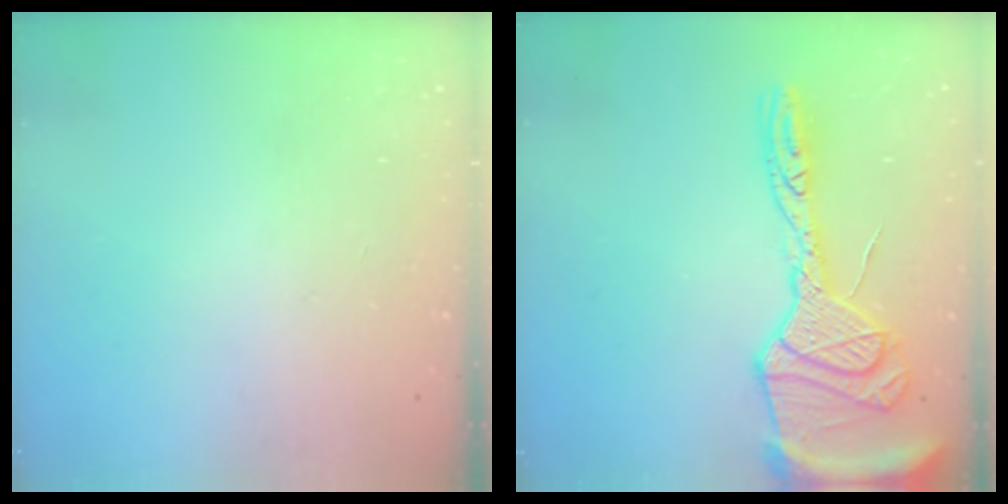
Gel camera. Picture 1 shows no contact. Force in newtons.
{"total": 22.2, "press": 22.1, "slide": 2.0}